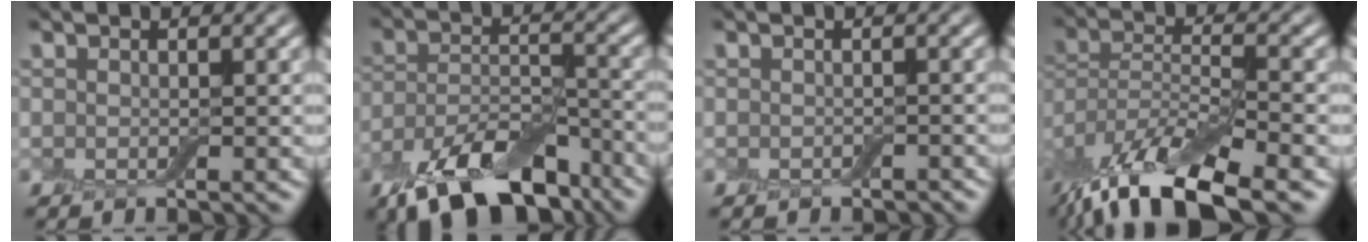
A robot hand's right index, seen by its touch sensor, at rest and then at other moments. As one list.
[{"total": 10.5, "force": [-7.3, 4.8, 6.0], "torque": [-0.110, -0.014, -0.123]}, {"total": 0.7, "force": [-0.6, 0.4, 0.2], "torque": [-0.003, -0.005, -0.008]}, {"total": 12.0, "force": [-8.5, 3.4, 7.8], "torque": [-0.139, -0.001, -0.163]}]